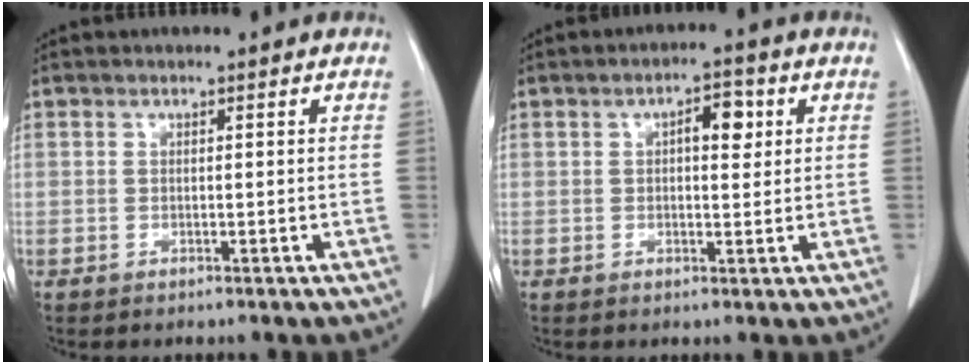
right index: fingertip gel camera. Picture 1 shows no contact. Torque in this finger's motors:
{"motor_torque": [0.06, 0.03, 0.08, 0.04]}